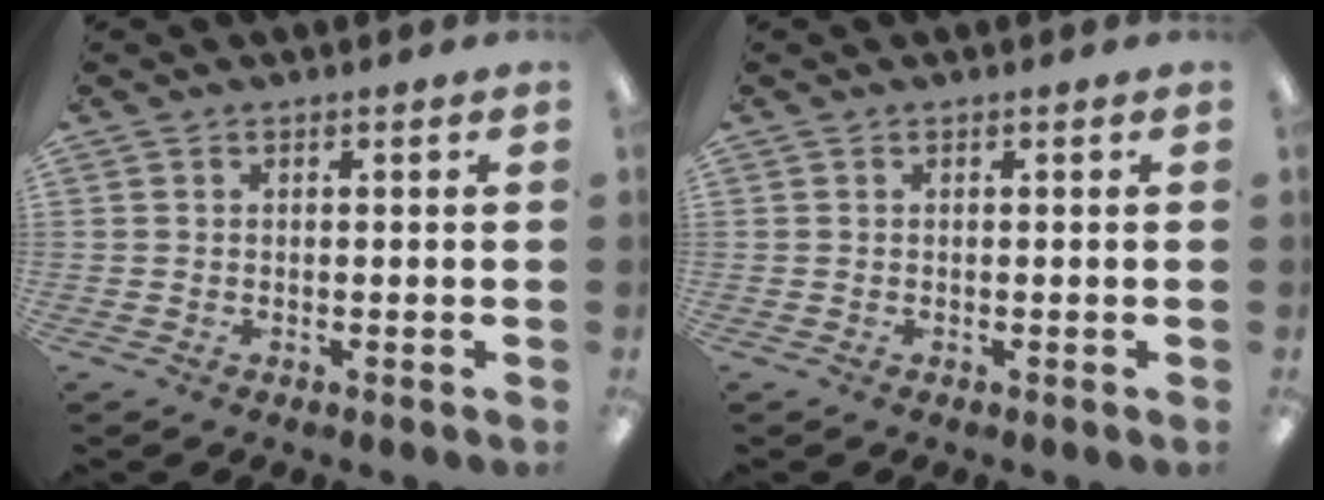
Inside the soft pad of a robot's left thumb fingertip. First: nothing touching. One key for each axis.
{"total": 0.0}